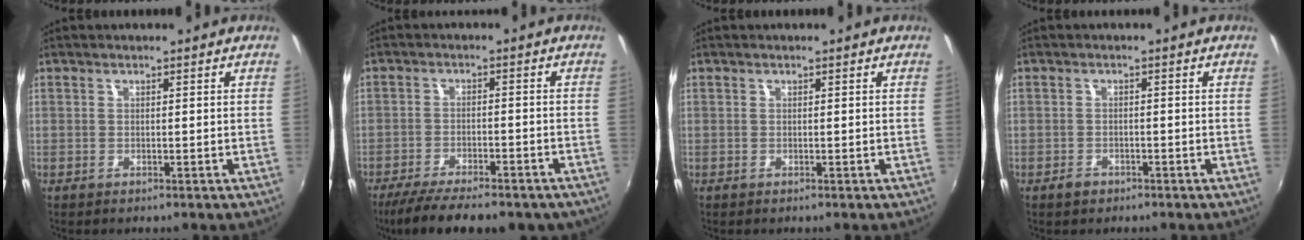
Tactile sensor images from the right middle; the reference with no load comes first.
{"total": 16.3, "force": [-12.9, 4.8, 8.7], "torque": [-0.168, -0.035, -0.183]}
{"total": 0.0}
{"total": 1.9, "force": [-1.4, 1.1, 0.6], "torque": [-0.013, 0.001, -0.020]}